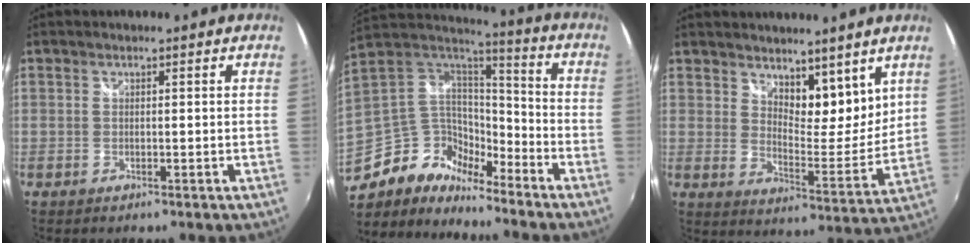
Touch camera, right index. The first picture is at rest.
{"total": 12.5, "force": [-9.6, 6.6, 4.5], "torque": [-0.097, 0.019, -0.192]}
{"total": 10.8, "force": [7.8, 4.9, 5.6], "torque": [-0.063, -0.007, 0.132]}